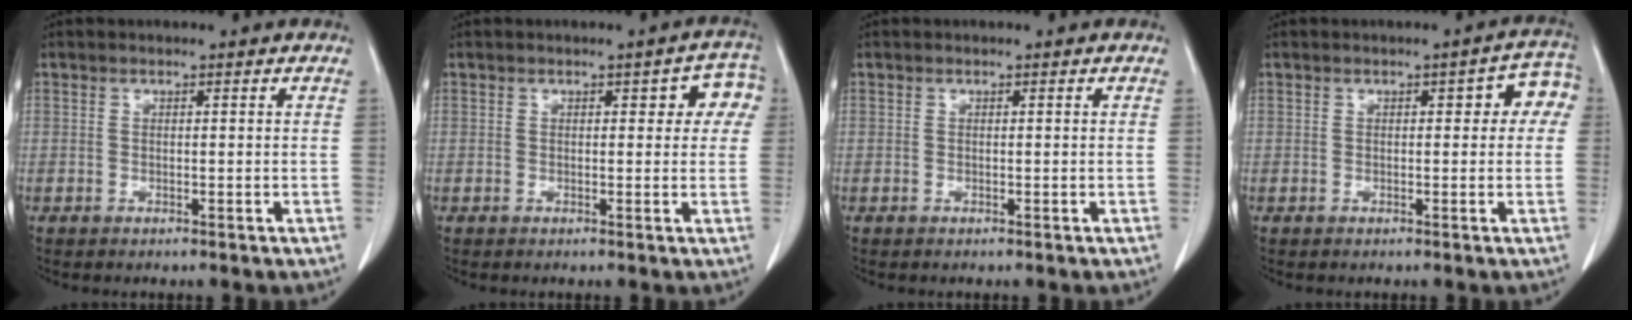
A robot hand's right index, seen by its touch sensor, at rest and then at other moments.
{"total": 4.7, "force": [1.4, 2.3, 3.9], "torque": [-0.025, 0.019, 0.009]}
{"total": 0.0}
{"total": 5.0, "force": [1.1, 2.2, 4.3], "torque": [-0.039, 0.029, 0.007]}